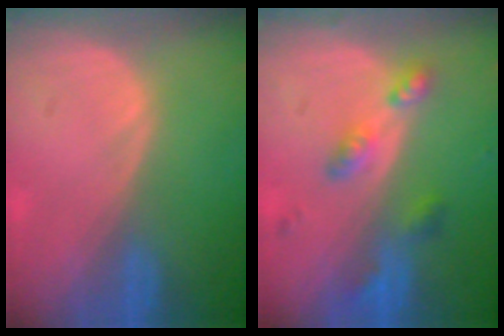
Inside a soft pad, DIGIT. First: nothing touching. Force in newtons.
{"total": 5.2, "press": 4.8, "slide": 2.0}